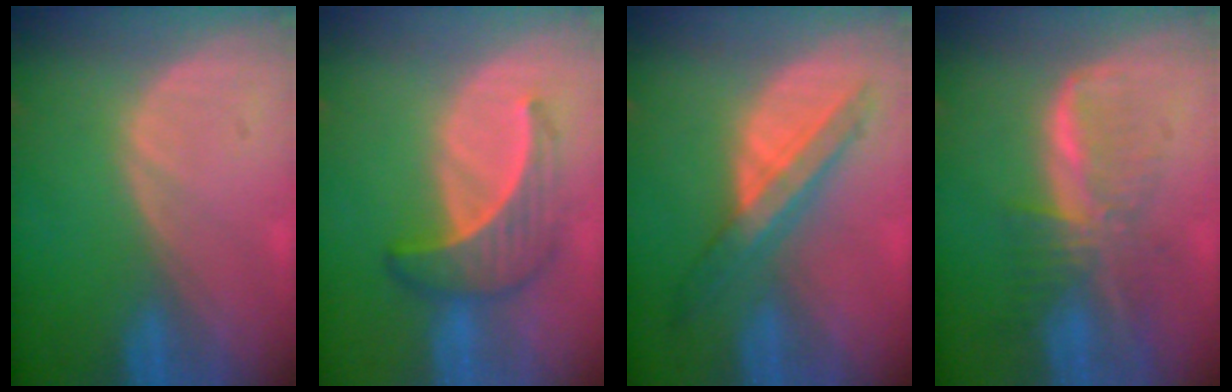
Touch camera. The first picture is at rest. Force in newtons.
{"total": 6.6, "press": 6.1, "slide": 2.5}
{"total": 6.5, "press": 6.3, "slide": 1.6}
{"total": 7.6, "press": 6.8, "slide": 3.5}